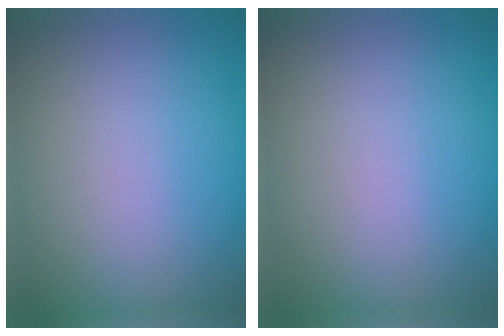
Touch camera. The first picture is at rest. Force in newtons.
{"total": 0.0}